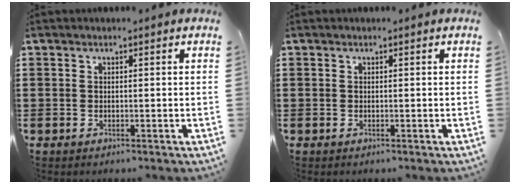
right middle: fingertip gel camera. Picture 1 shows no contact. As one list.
[{"total": 0.0}]